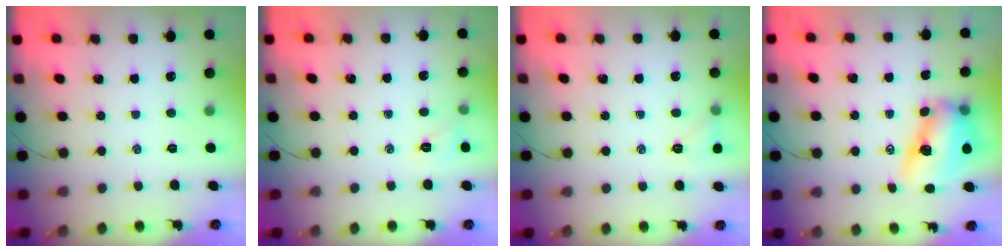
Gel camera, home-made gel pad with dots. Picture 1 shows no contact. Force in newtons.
{"total": 5.4, "press": 5.2, "slide": 1.6}
{"total": 6.2, "press": 5.9, "slide": 1.9}
{"total": 12.4, "press": 12.1, "slide": 2.6}